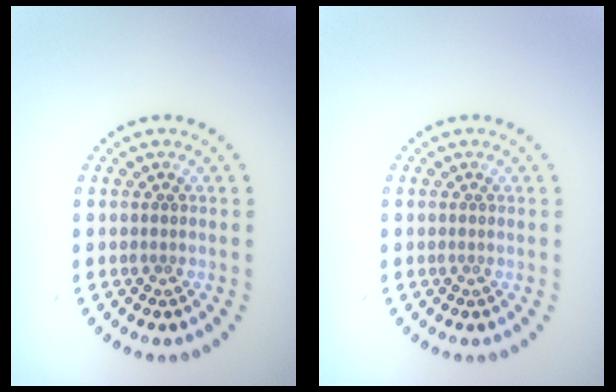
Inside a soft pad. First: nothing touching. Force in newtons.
{"total": 0.0}